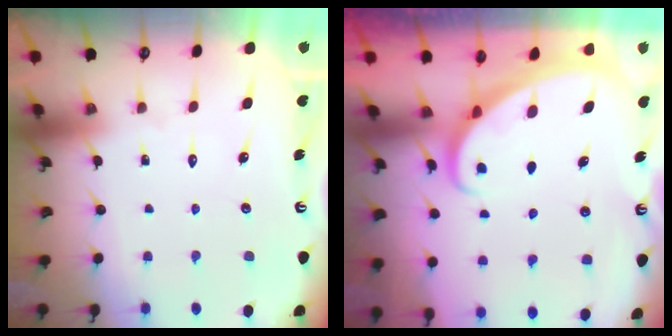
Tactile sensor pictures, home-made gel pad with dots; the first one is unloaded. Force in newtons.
{"total": 2.3, "press": 2.3, "slide": 0.3}